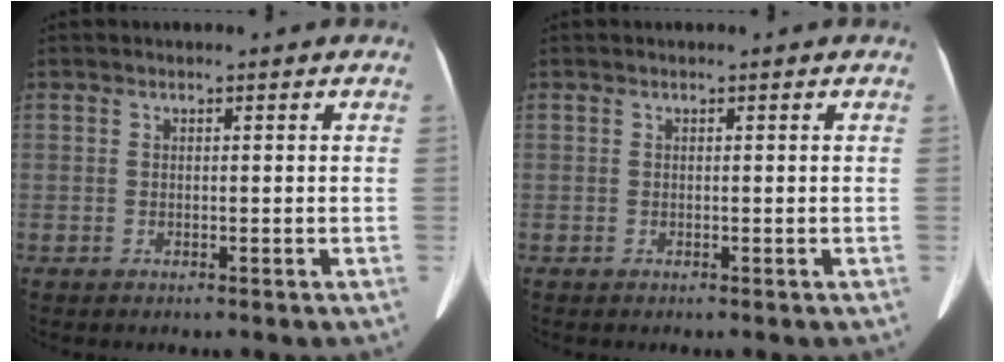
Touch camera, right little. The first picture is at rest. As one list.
[{"total": 0.0}]